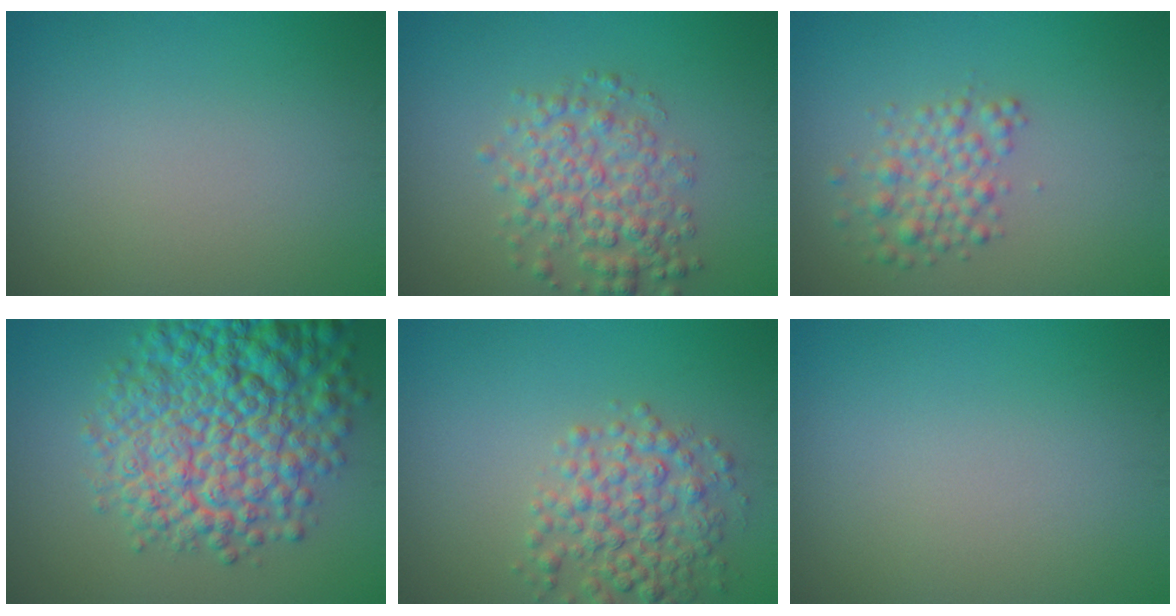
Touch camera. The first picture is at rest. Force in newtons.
{"total": 4.4, "press": 4.4, "slide": 0.1}
{"total": 2.9, "press": 2.9, "slide": 0.1}
{"total": 11.8, "press": 11.8, "slide": 0.4}
{"total": 4.7, "press": 4.7, "slide": 0.1}
{"total": 0.0}